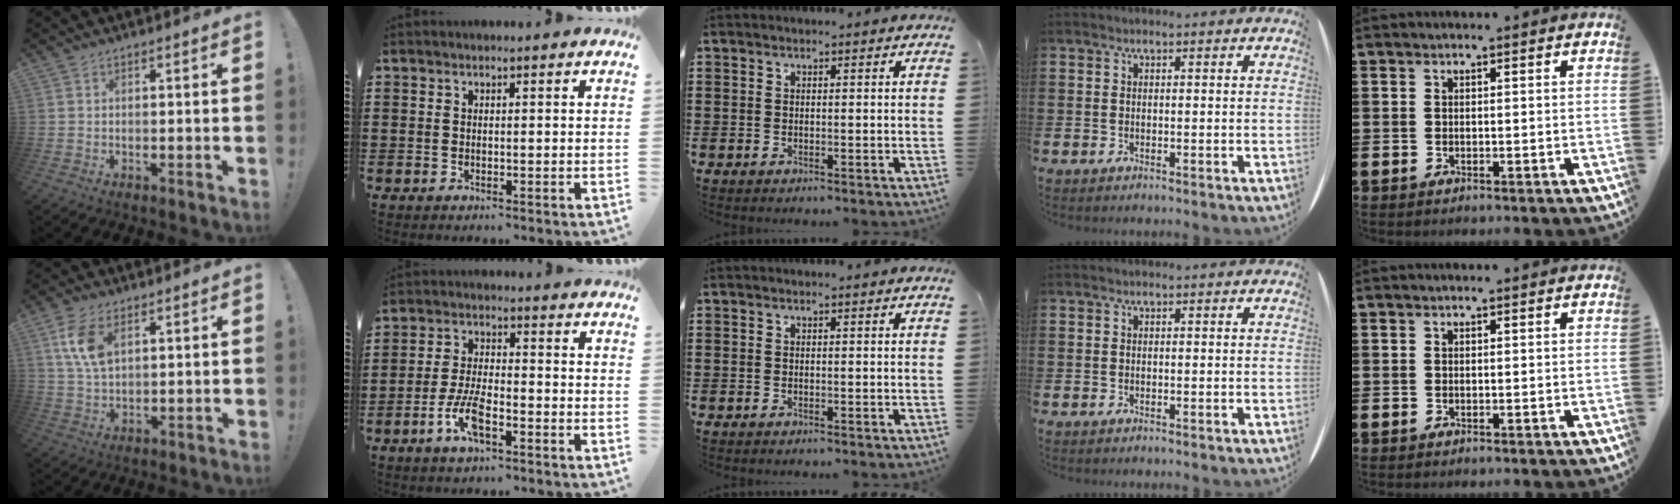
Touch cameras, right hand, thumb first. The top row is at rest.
{"thumb": {"total": 9.2, "force": [3.9, 5.1, 6.5], "torque": [-0.130, -0.008, 0.074]}, "index": {"total": 6.6, "force": [-3.3, 2.2, 5.3], "torque": [-0.126, -0.006, -0.066]}}